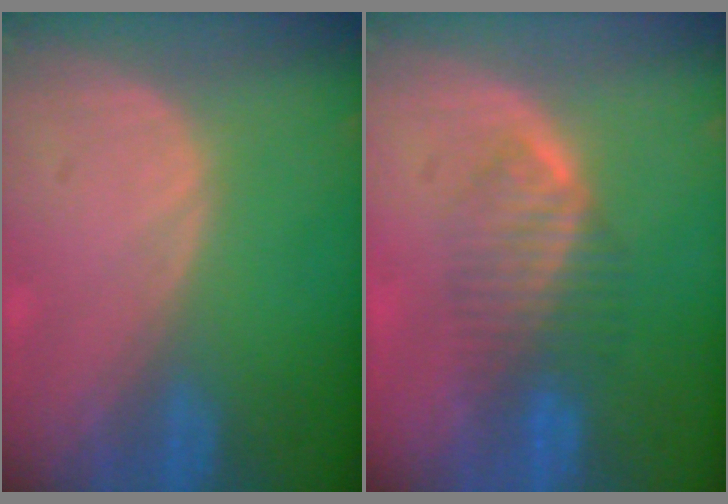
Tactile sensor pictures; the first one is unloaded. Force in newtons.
{"total": 4.8, "press": 4.7, "slide": 1.0}